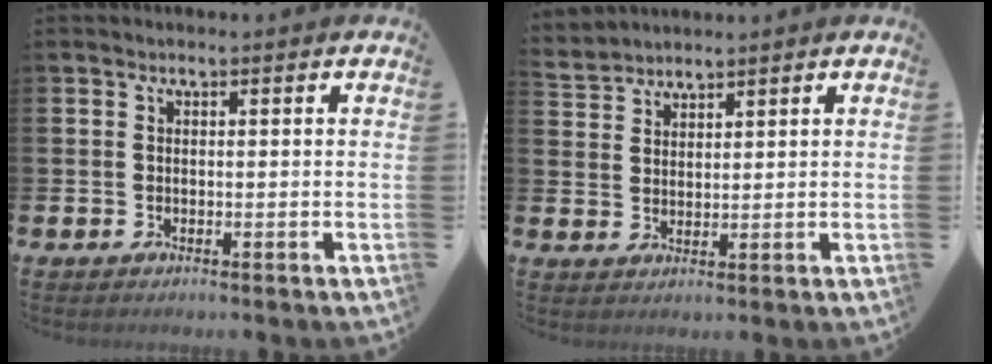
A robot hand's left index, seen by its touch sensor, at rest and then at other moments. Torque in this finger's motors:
{"motor_torque": [0.08, -0.19, -0.06, -0.01]}